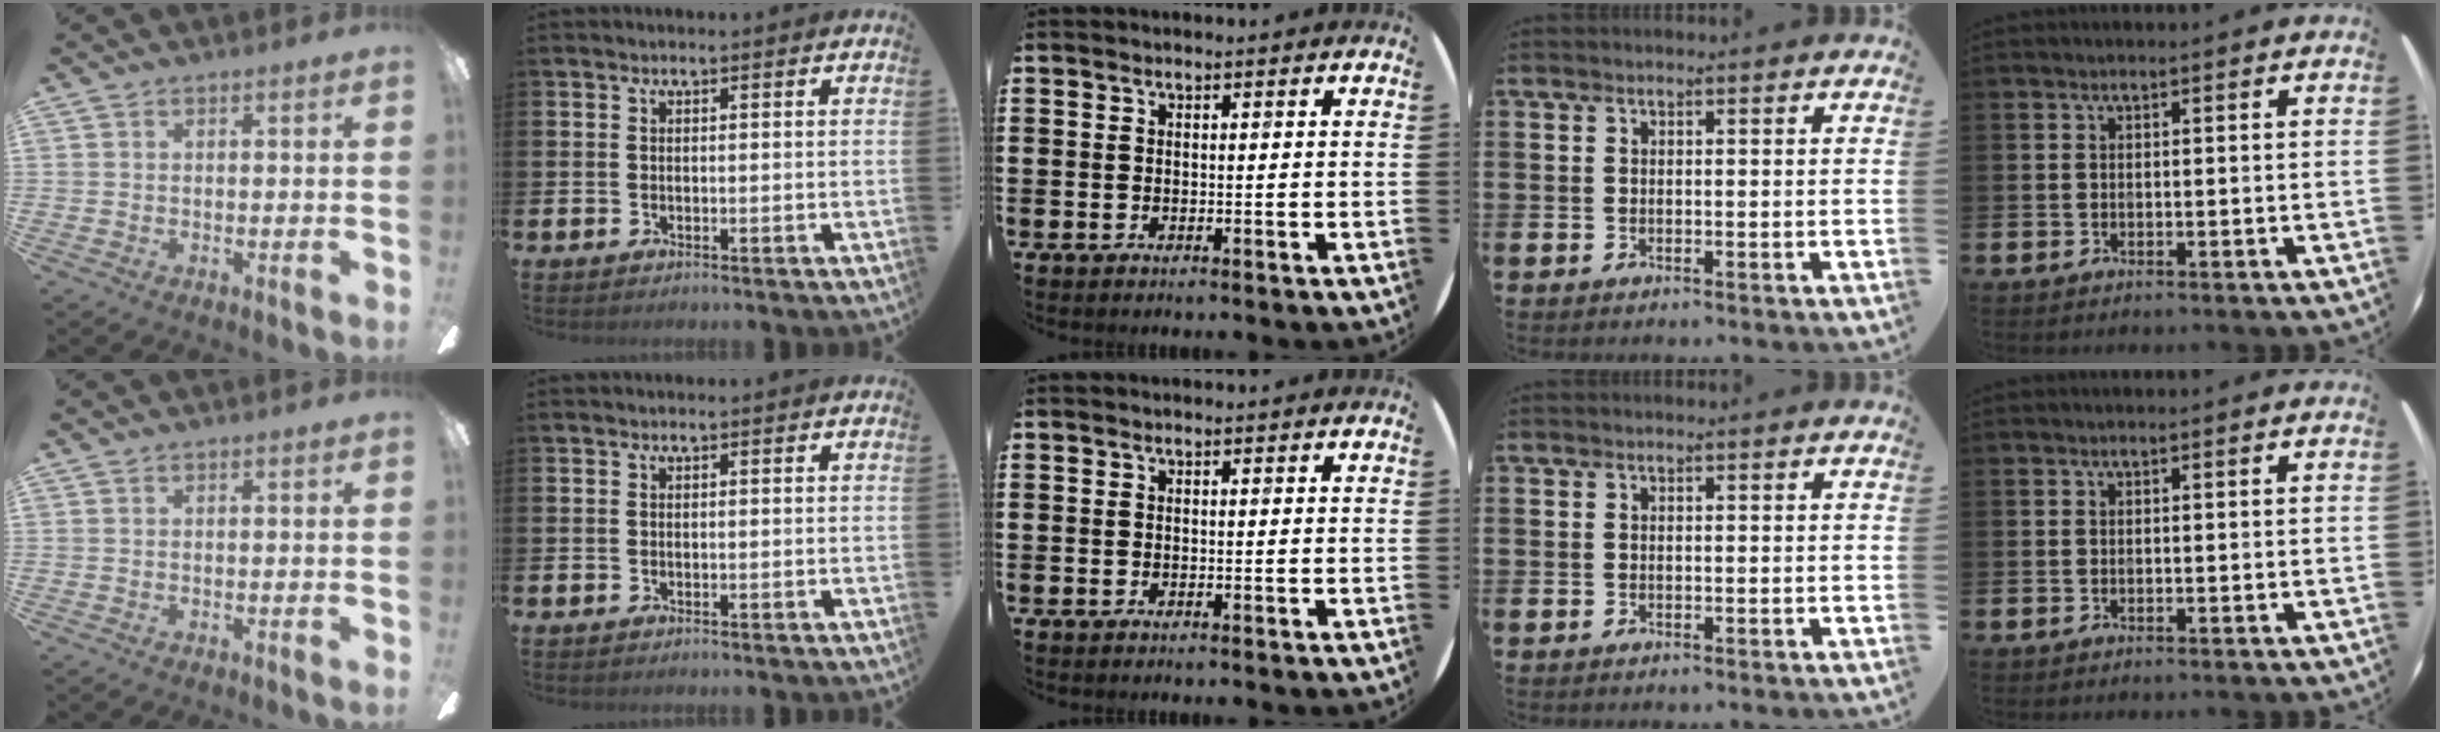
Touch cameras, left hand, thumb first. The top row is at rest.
{}